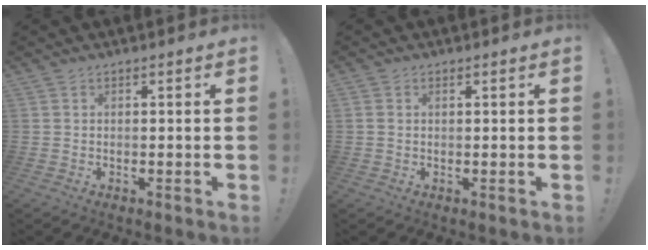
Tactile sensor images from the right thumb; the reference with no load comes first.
{"total": 0.8, "force": [0.6, 0.4, 0.4], "torque": [-0.014, 0.003, 0.013]}